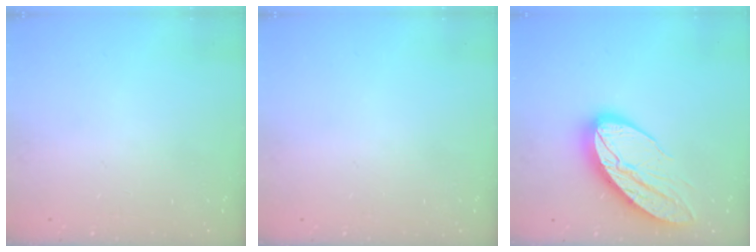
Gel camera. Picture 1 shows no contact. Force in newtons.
{"total": 0.0}
{"total": 13.7, "press": 13.7, "slide": 1.4}